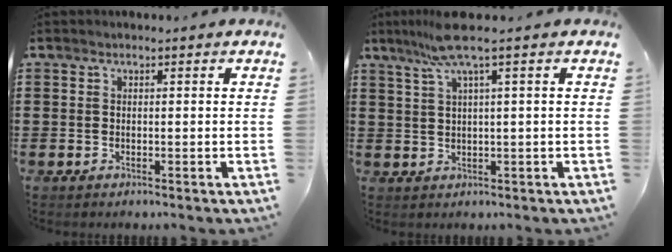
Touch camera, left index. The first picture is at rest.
{"total": 5.4, "force": [2.6, -0.4, 4.7], "torque": [-0.110, -0.004, 0.041]}